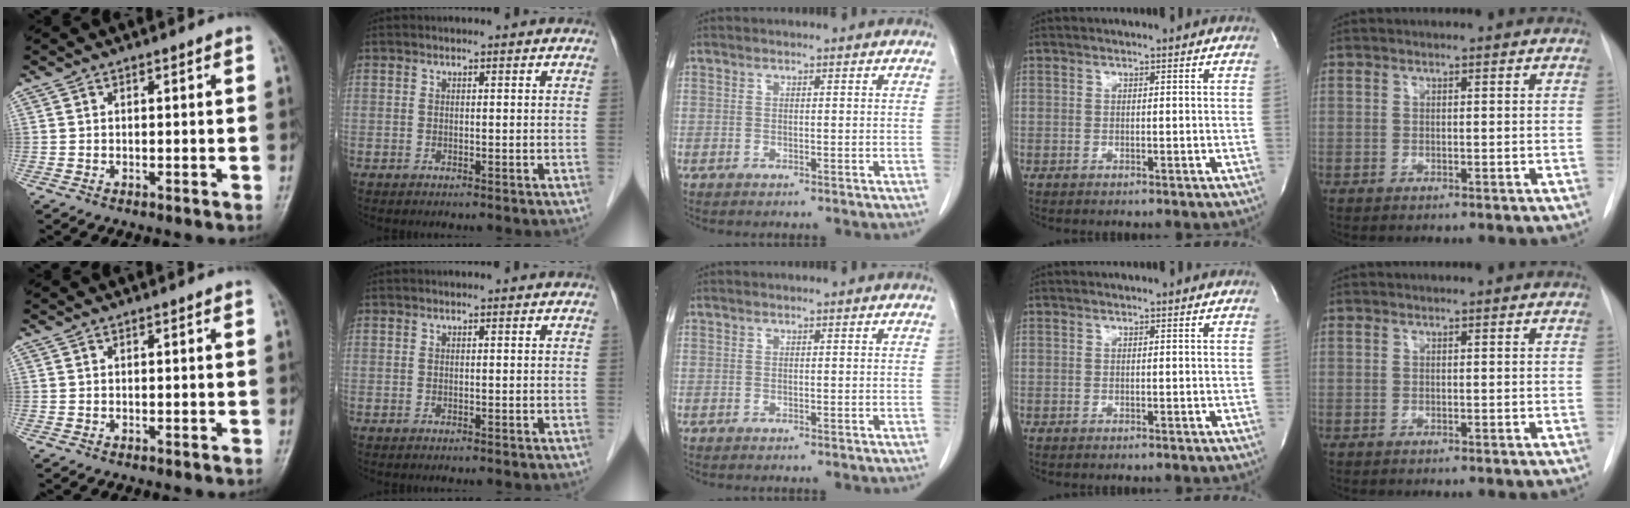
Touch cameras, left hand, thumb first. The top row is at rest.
{}